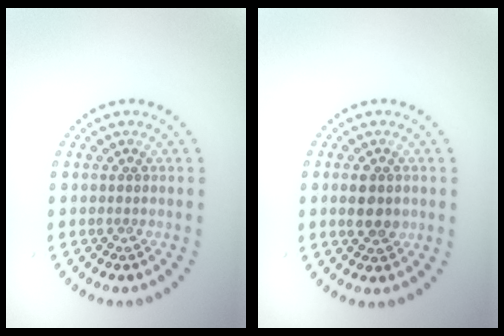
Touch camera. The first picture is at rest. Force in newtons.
{"total": 2.3, "press": 2.3, "slide": 0.3}